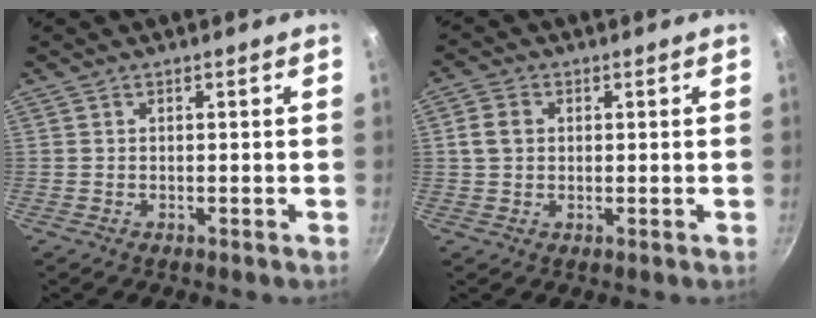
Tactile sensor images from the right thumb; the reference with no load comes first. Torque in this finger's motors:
{"motor_torque": [1.34, 1.43, 0.95, 0.16, 0.36]}